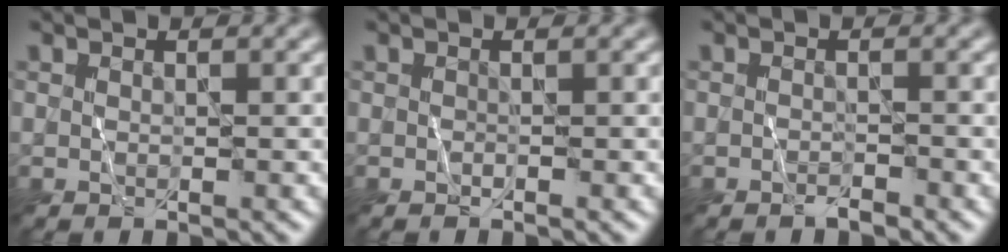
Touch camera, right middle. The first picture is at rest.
{"total": 0.0}
{"total": 0.8, "force": [-0.7, -0.1, 0.3], "torque": [-0.005, 0.001, -0.013]}